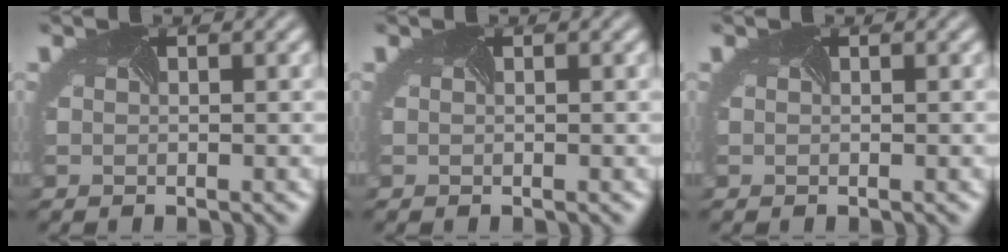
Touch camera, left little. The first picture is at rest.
{"total": 0.0}
{"total": 0.0}